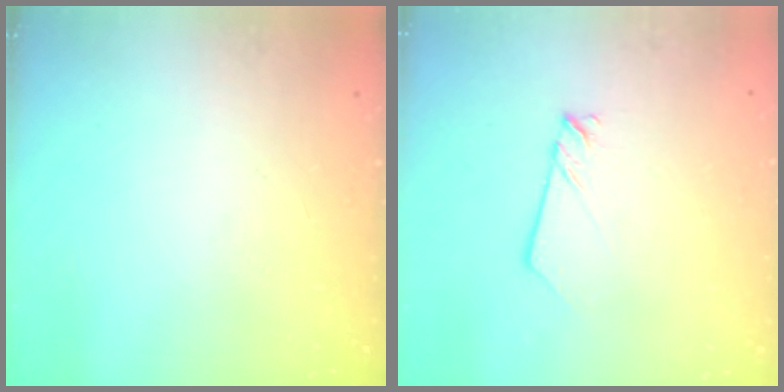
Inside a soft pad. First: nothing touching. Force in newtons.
{"total": 2.5, "press": 2.5, "slide": 0.1}